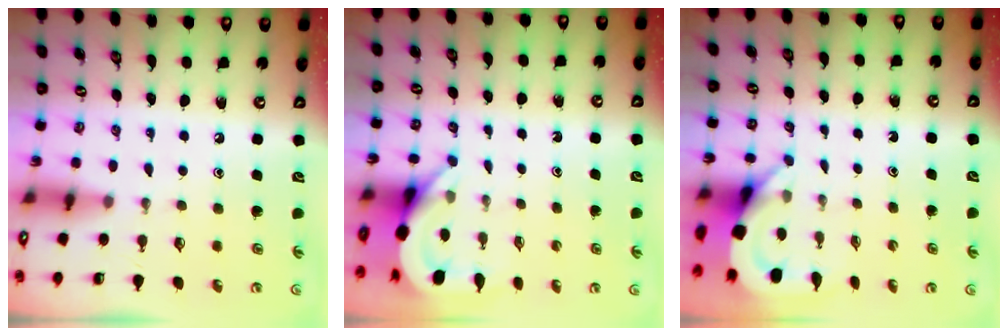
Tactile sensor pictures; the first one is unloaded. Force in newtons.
{"total": 4.4, "press": 4.4, "slide": 0.2}
{"total": 3.5, "press": 3.5, "slide": 0.2}